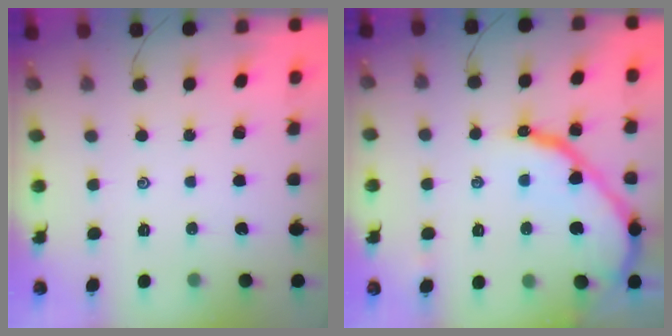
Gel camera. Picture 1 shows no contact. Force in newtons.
{"total": 13.8, "press": 13.7, "slide": 1.6}